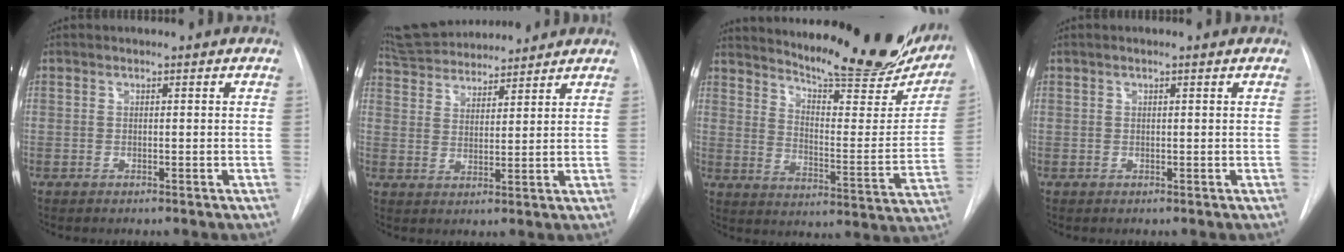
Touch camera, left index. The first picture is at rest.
{"total": 13.6, "force": [12.6, 2.8, 4.1], "torque": [-0.074, 0.033, 0.209]}
{"total": 25.5, "force": [22.2, 4.7, 11.6], "torque": [-0.170, -0.069, 0.283]}
{"total": 0.9, "force": [0.6, 0.0, 0.7], "torque": [-0.015, 0.007, 0.010]}